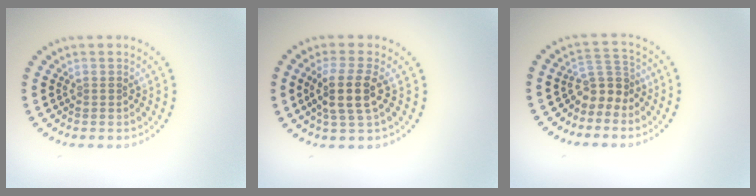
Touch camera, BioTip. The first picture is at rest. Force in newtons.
{"total": 3.3, "press": 2.9, "slide": 1.6}
{"total": 2.9, "press": 2.0, "slide": 2.1}